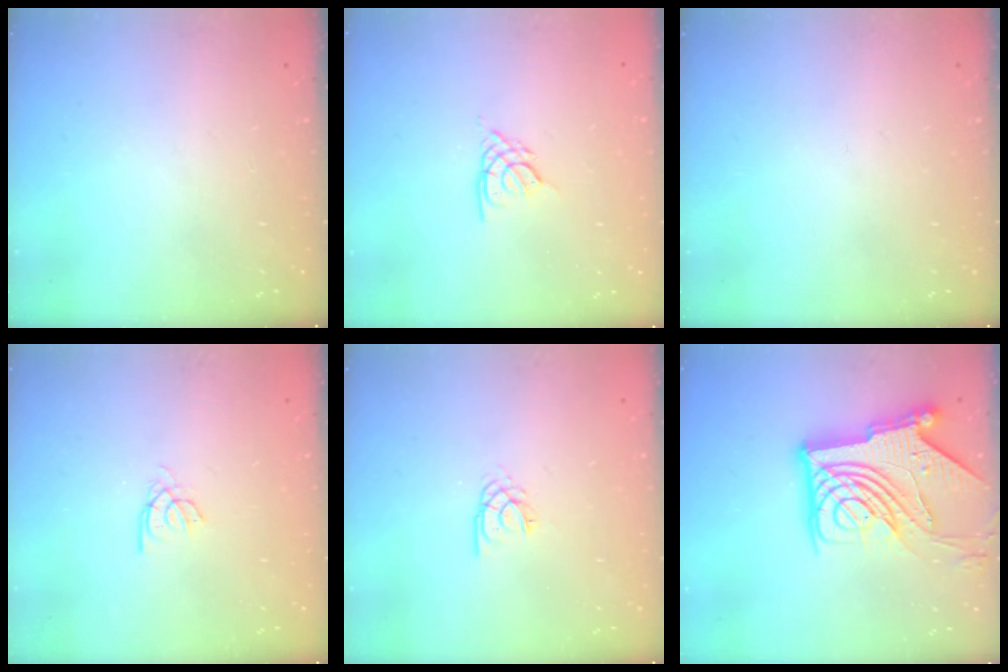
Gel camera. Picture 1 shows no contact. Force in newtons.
{"total": 2.6, "press": 2.6, "slide": 0.6}
{"total": 0.0}
{"total": 2.2, "press": 2.1, "slide": 0.4}
{"total": 2.2, "press": 2.2, "slide": 0.4}
{"total": 20.6, "press": 20.4, "slide": 2.3}